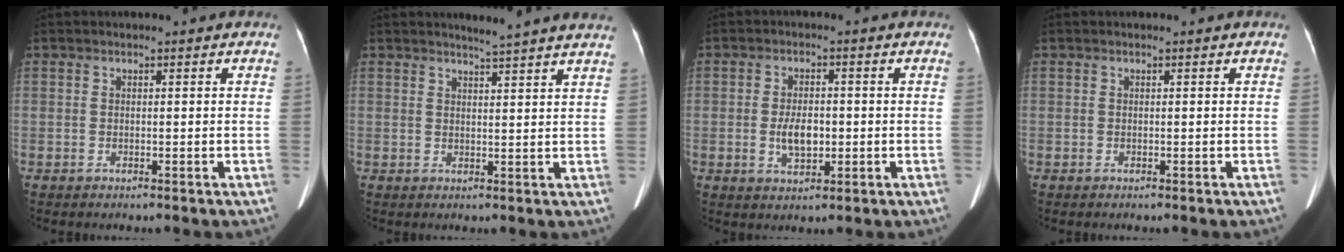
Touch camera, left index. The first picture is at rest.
{"total": 7.2, "force": [6.6, -0.9, 2.7], "torque": [-0.037, 0.000, 0.068]}
{"total": 4.5, "force": [-0.7, 2.3, 3.8], "torque": [-0.075, 0.003, -0.007]}
{"total": 0.0}